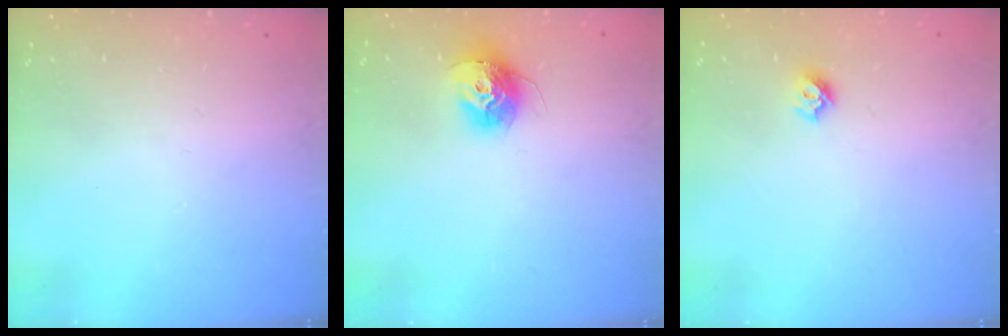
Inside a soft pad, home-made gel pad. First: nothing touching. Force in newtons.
{"total": 11.8, "press": 11.8, "slide": 0.9}
{"total": 5.7, "press": 5.7, "slide": 0.5}